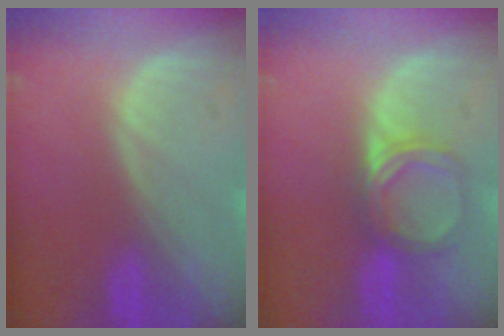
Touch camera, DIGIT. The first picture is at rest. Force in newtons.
{"total": 4.9, "press": 4.6, "slide": 1.8}